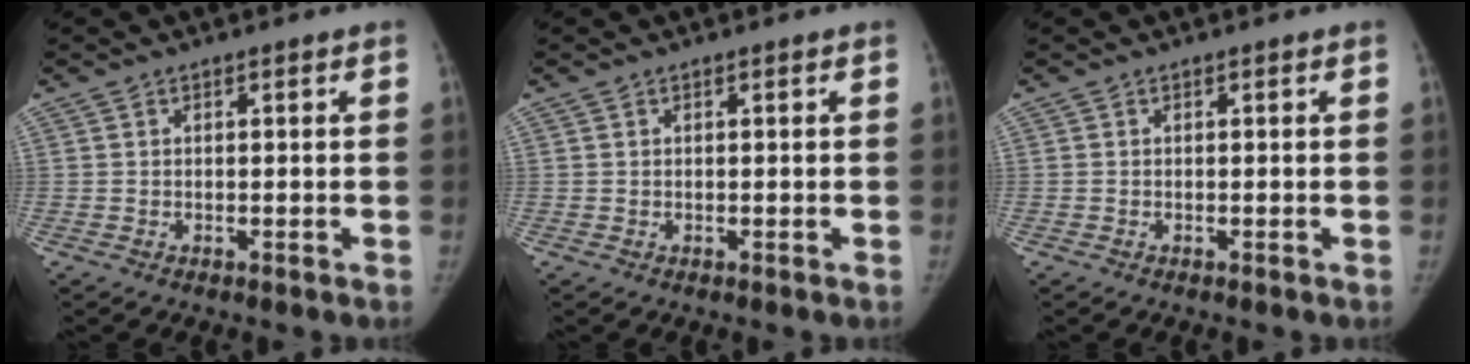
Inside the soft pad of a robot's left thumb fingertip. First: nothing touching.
{"total": 0.0}
{"total": 0.0}